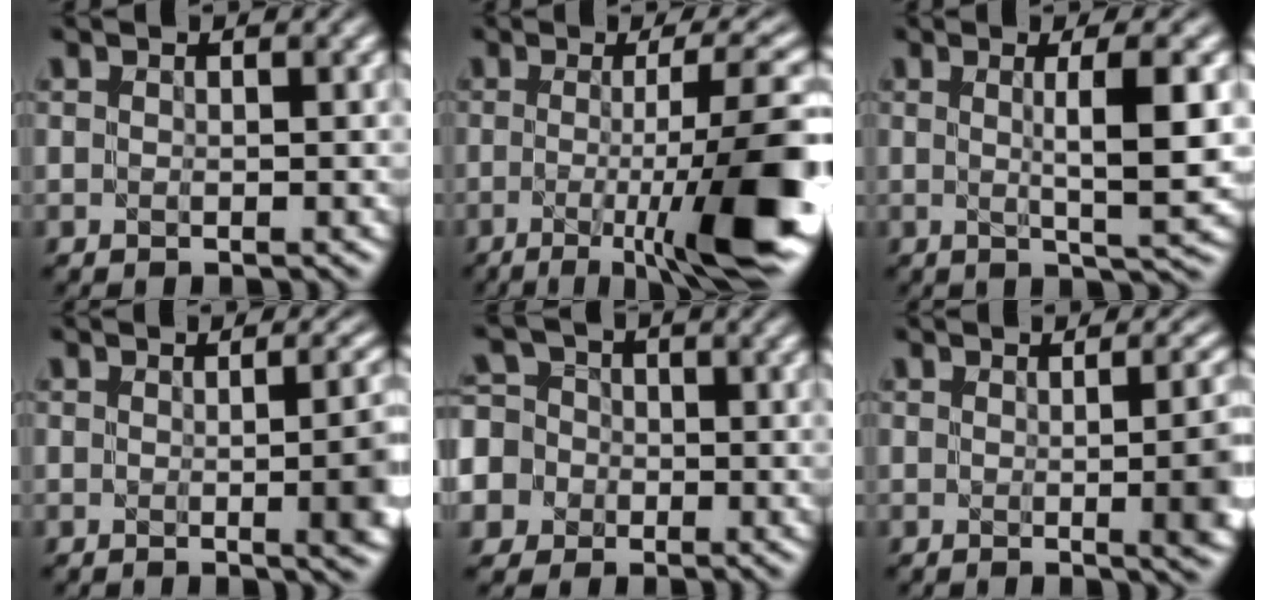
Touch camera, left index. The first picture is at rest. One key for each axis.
{"total": 12.3, "fx": -2.7, "fy": 2.6, "fz": 11.7, "tx": -0.154, "ty": -0.005, "tz": -0.038}
{"total": 6.2, "fx": 0.6, "fy": 1.3, "fz": 6.0, "tx": -0.082, "ty": 0.003, "tz": 0.010}
{"total": 8.7, "fx": -0.3, "fy": 3.7, "fz": 7.9, "tx": -0.046, "ty": 0.004, "tz": -0.004}
{"total": 9.2, "fx": -3.3, "fy": 8.3, "fz": 2.5, "tx": -0.071, "ty": 0.000, "tz": -0.089}
{"total": 9.5, "fx": -0.2, "fy": 4.1, "fz": 8.6, "tx": -0.047, "ty": 0.005, "tz": -0.001}